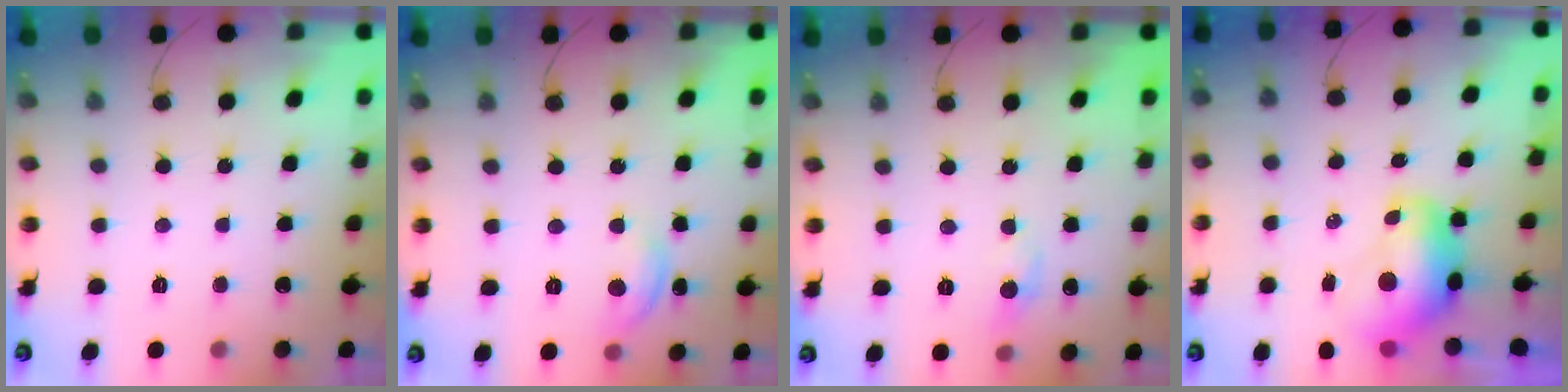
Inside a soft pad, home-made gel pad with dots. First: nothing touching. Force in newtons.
{"total": 7.7, "press": 7.6, "slide": 0.6}
{"total": 2.8, "press": 2.8, "slide": 0.4}
{"total": 8.4, "press": 8.3, "slide": 0.8}